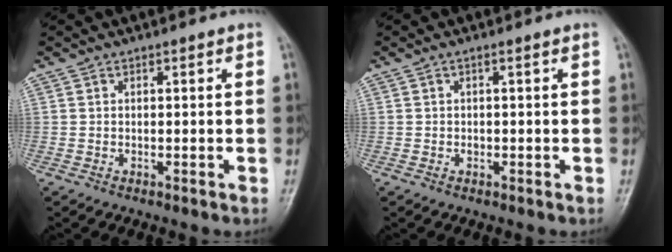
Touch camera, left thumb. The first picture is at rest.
{"total": 0.8, "force": [-0.1, 0.4, 0.7], "torque": [-0.011, 0.007, -0.001]}